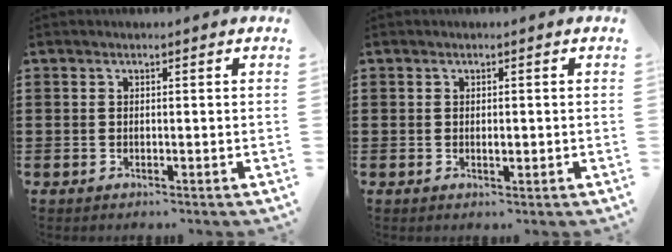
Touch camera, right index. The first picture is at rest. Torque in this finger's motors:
{"motor_torque": [0.46, -0.06, 0.01, 0.00]}